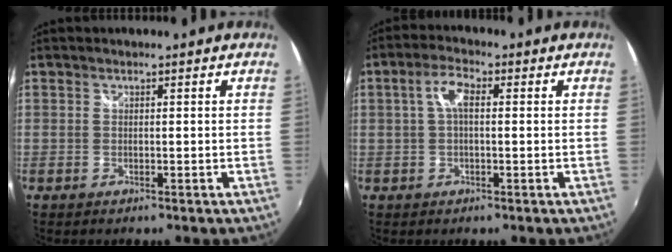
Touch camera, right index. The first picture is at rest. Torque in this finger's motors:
{"motor_torque": [0.64, -0.04, 0.35, 0.09]}